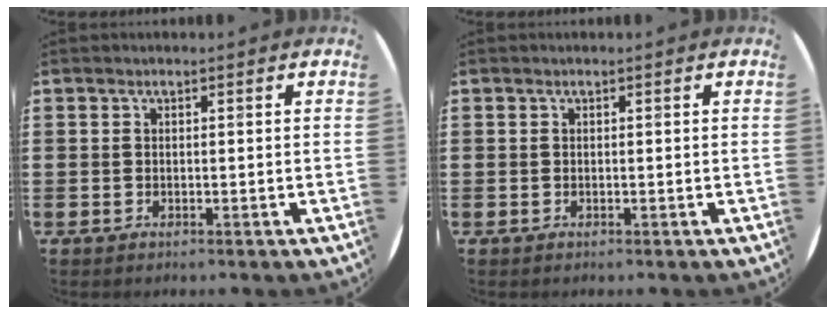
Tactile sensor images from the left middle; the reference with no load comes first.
{"total": 0.0}